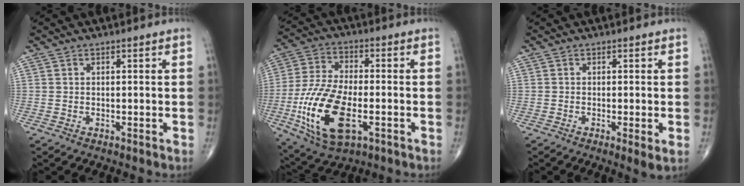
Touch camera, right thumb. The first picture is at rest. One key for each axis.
{"total": 18.0, "fx": -5.0, "fy": 8.5, "fz": 15.0, "tx": -0.305, "ty": 0.005, "tz": -0.083}
{"total": 2.6, "fx": -0.6, "fy": 0.3, "fz": 2.5, "tx": -0.048, "ty": -0.012, "tz": -0.013}